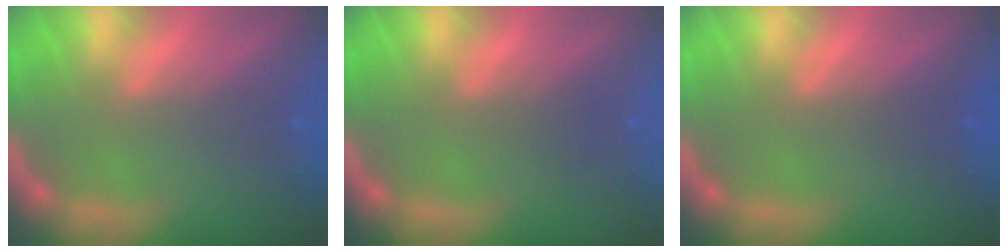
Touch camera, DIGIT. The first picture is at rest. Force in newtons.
{"total": 1.0}
{"total": 1.0}